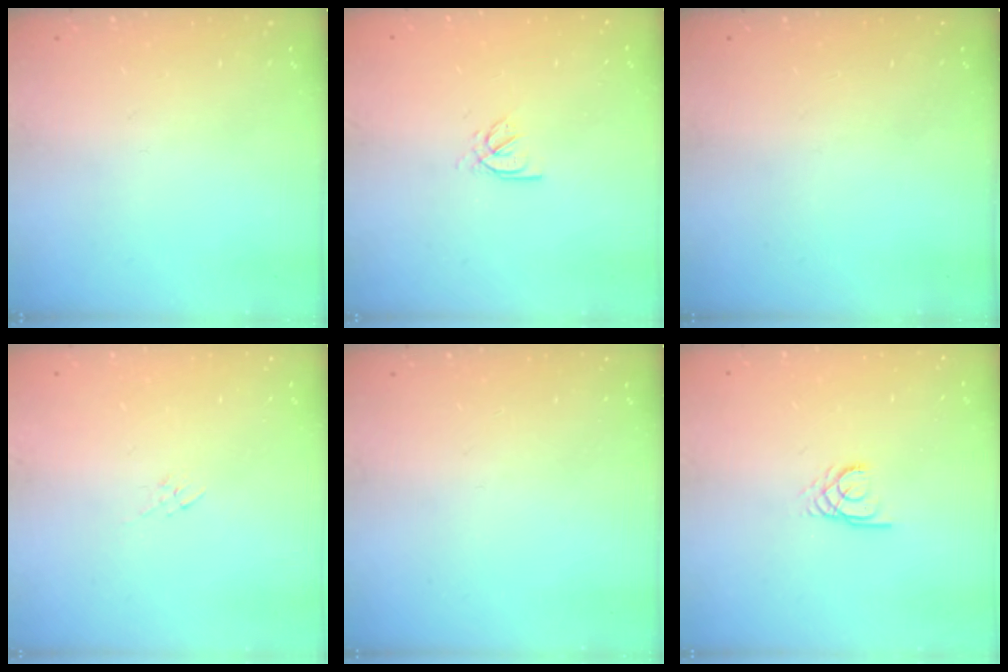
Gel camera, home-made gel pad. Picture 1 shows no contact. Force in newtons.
{"total": 2.2, "press": 2.2, "slide": 0.4}
{"total": 0.0}
{"total": 2.7, "press": 2.5, "slide": 0.9}
{"total": 0.0}
{"total": 2.4, "press": 2.4, "slide": 0.3}